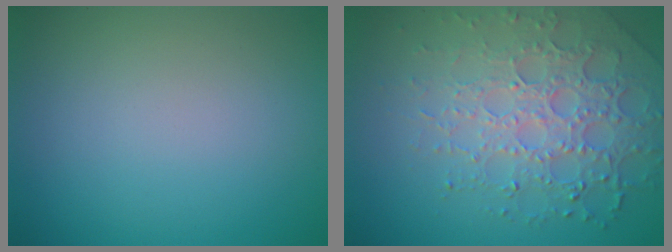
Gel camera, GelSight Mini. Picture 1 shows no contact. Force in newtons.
{"total": 6.2, "press": 4.7, "slide": 4.0}